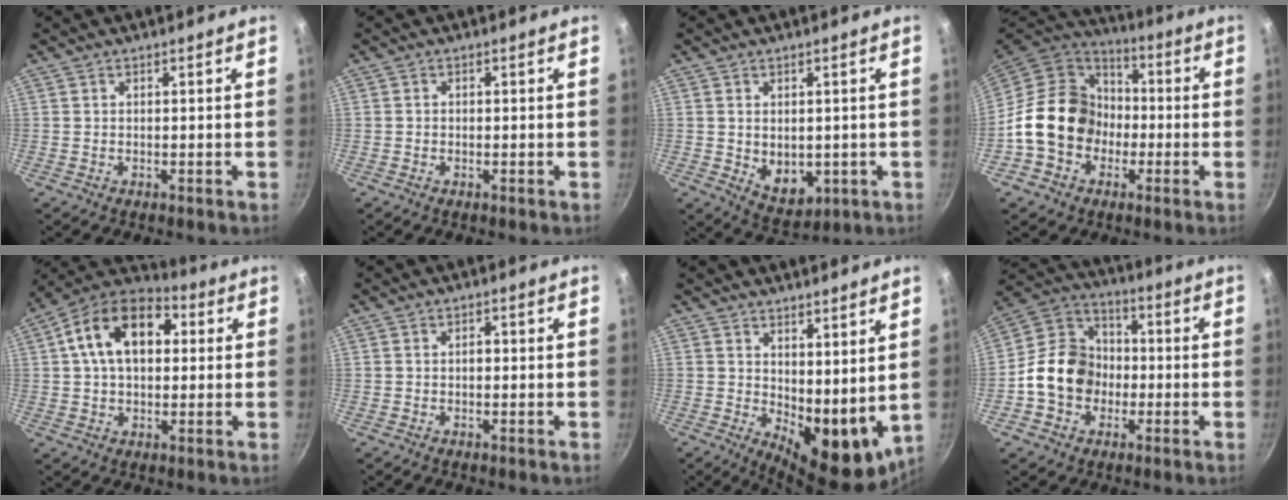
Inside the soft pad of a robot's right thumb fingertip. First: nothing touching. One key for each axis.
{"total": 0.6, "fx": -0.2, "fy": 0.5, "fz": 0.2, "tx": -0.004, "ty": 0.003, "tz": -0.003}
{"total": 7.4, "fx": -0.4, "fy": 5.3, "fz": 5.2, "tx": -0.059, "ty": -0.016, "tz": 0.010}
{"total": 17.8, "fx": -3.0, "fy": 14.9, "fz": 9.3, "tx": -0.126, "ty": 0.048, "tz": -0.060}
{"total": 16.3, "fx": 3.4, "fy": 10.7, "fz": 11.9, "tx": -0.169, "ty": 0.028, "tz": 0.037}
{"total": 1.1, "fx": -0.2, "fy": 0.8, "fz": 0.8, "tx": -0.010, "ty": 0.006, "tz": -0.004}
{"total": 12.2, "fx": 3.5, "fy": 6.0, "fz": 10.0, "tx": -0.109, "ty": -0.045, "tz": 0.065}
{"total": 14.0, "fx": -2.5, "fy": 11.6, "fz": 7.4, "tx": -0.097, "ty": 0.039, "tz": -0.062}